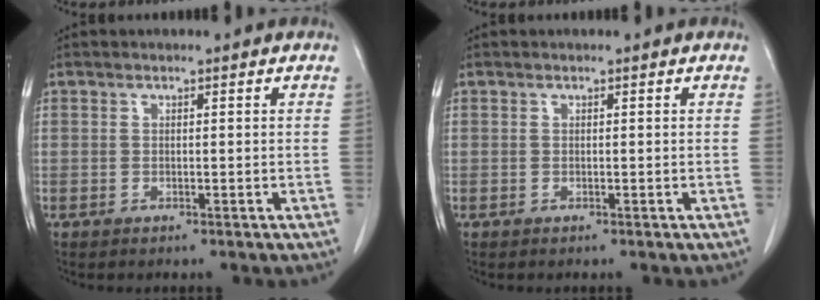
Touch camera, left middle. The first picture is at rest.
{"total": 0.0}